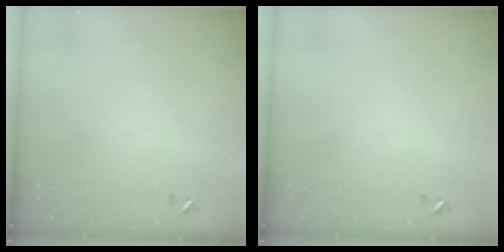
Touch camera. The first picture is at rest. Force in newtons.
{"total": 0.0}